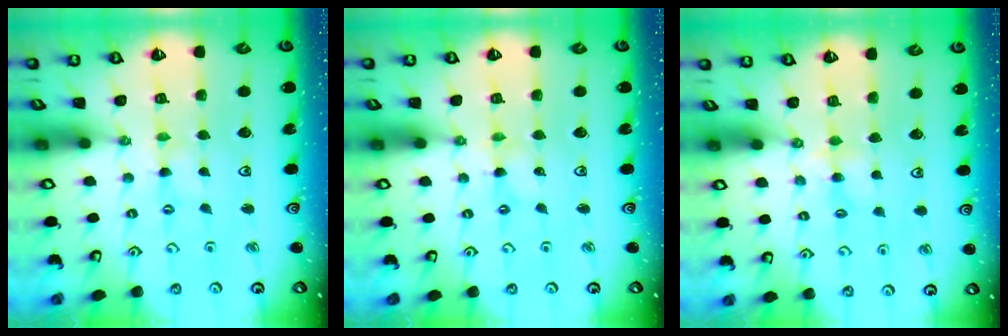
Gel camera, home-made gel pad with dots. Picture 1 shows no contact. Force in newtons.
{"total": 0.0}
{"total": 3.0, "press": 2.9, "slide": 0.5}